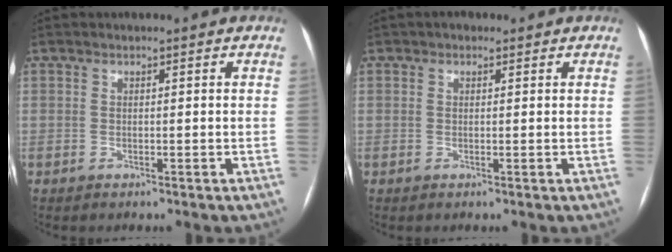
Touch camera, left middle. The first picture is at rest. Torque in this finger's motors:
{"motor_torque": [-0.06, -0.01, -0.02, 0.00]}